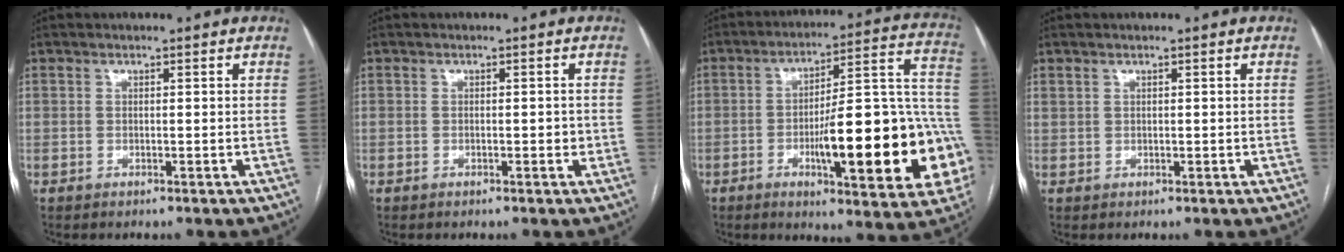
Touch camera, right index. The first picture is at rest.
{"total": 1.2, "force": [-0.2, 0.5, 1.0], "torque": [-0.013, 0.003, -0.001]}
{"total": 24.7, "force": [-6.4, 4.8, 23.3], "torque": [-0.245, 0.021, -0.078]}
{"total": 0.6, "force": [0.5, 0.4, 0.1], "torque": [0.000, 0.007, 0.011]}